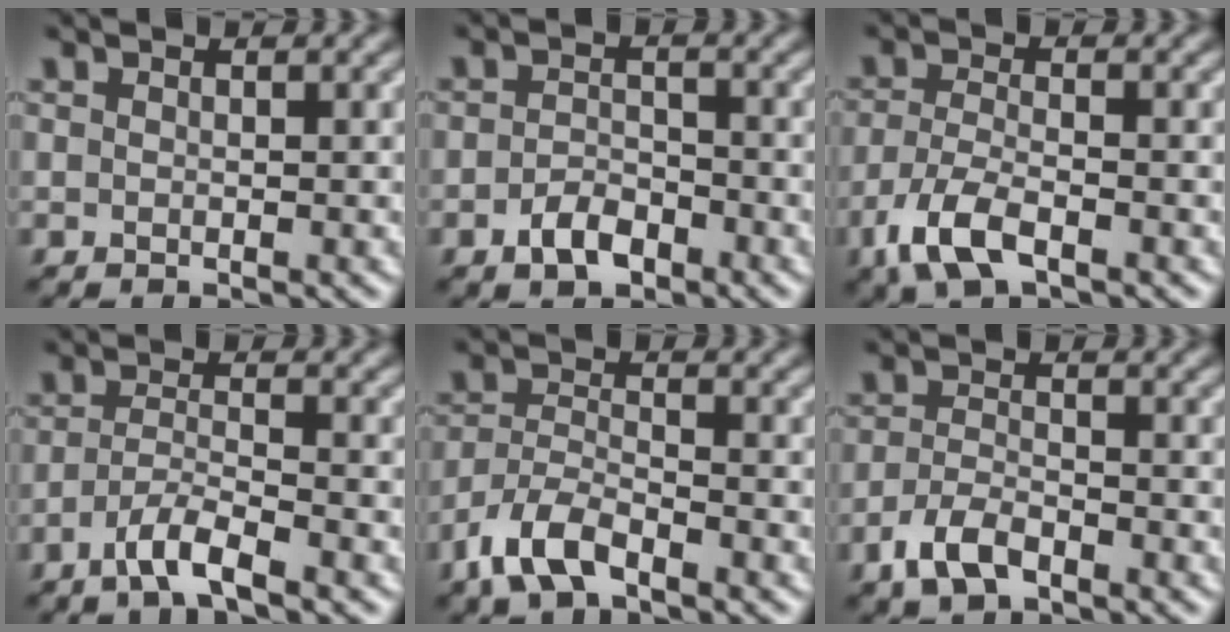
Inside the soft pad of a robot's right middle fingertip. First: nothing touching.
{"total": 2.7, "force": [-1.5, 1.6, 1.6], "torque": [-0.028, 0.004, -0.030]}
{"total": 4.6, "force": [-2.7, 1.8, 3.3], "torque": [-0.077, -0.007, -0.060]}
{"total": 3.3, "force": [-2.2, 0.5, 2.5], "torque": [-0.048, 0.003, -0.050]}
{"total": 4.6, "force": [-3.1, 1.8, 2.8], "torque": [-0.058, -0.002, -0.070]}
{"total": 3.2, "force": [-2.1, 1.4, 2.0], "torque": [-0.043, 0.002, -0.047]}